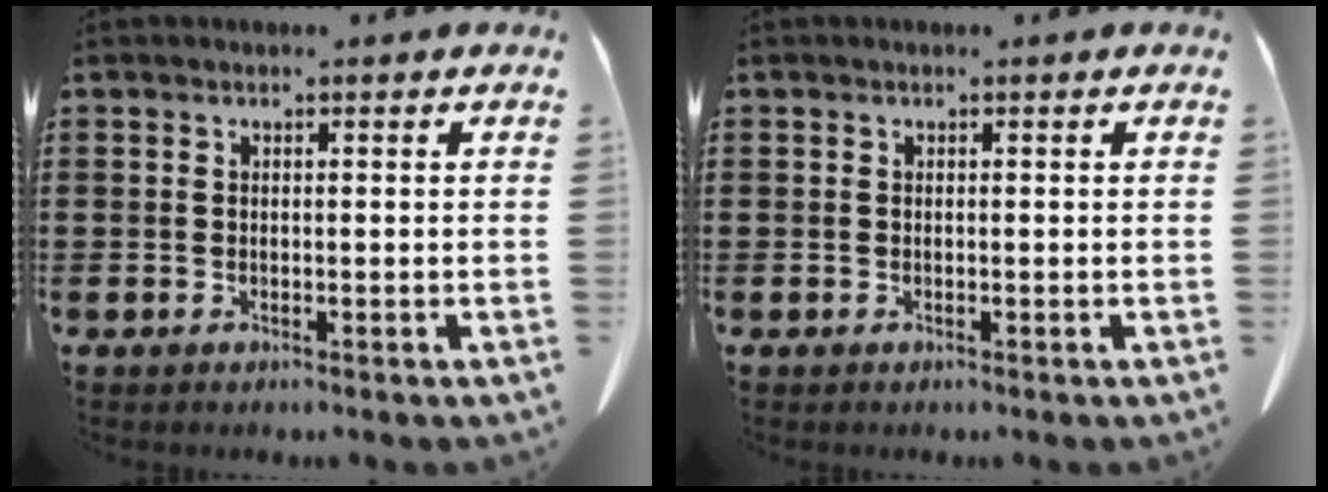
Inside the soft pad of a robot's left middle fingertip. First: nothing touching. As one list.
[{"total": 0.0}]